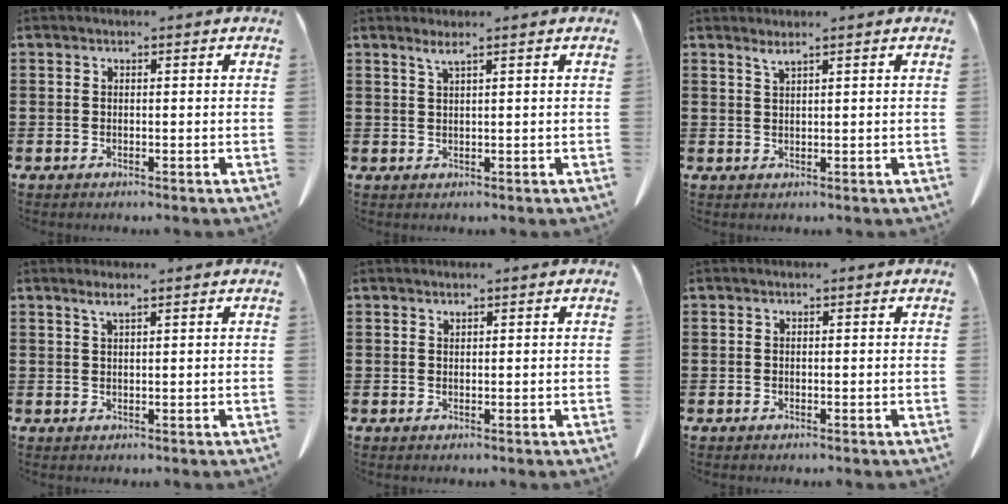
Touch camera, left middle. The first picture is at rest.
{"total": 1.4, "force": [1.0, -0.2, 1.0], "torque": [-0.020, -0.002, 0.018]}
{"total": 1.3, "force": [1.1, -0.1, 0.6], "torque": [-0.014, -0.002, 0.022]}
{"total": 1.7, "force": [1.2, 0.1, 1.2], "torque": [-0.025, 0.000, 0.021]}
{"total": 0.6, "force": [0.5, 0.1, 0.2], "torque": [-0.006, -0.002, 0.011]}
{"total": 0.0}